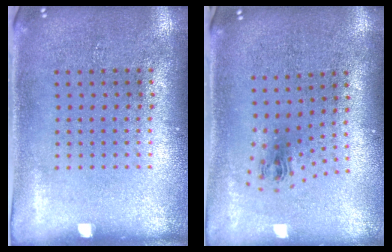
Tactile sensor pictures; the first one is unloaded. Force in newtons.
{"total": 1.0, "press": 0.5, "slide": 0.9}